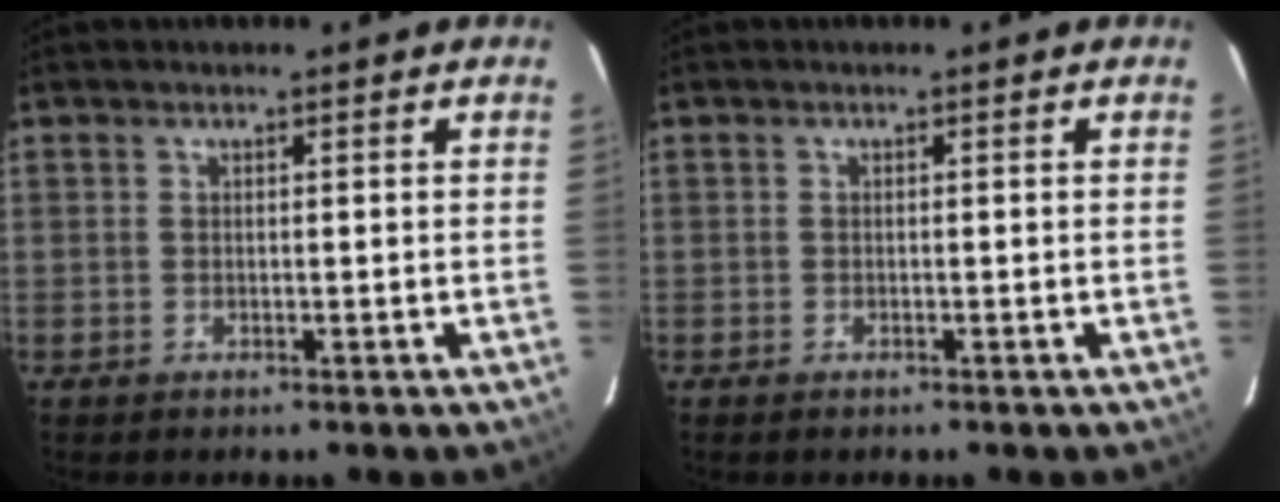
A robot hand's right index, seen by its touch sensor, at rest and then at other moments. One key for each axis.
{"total": 0.5, "fx": -0.4, "fy": 0.2, "fz": 0.2, "tx": -0.006, "ty": -0.002, "tz": -0.009}